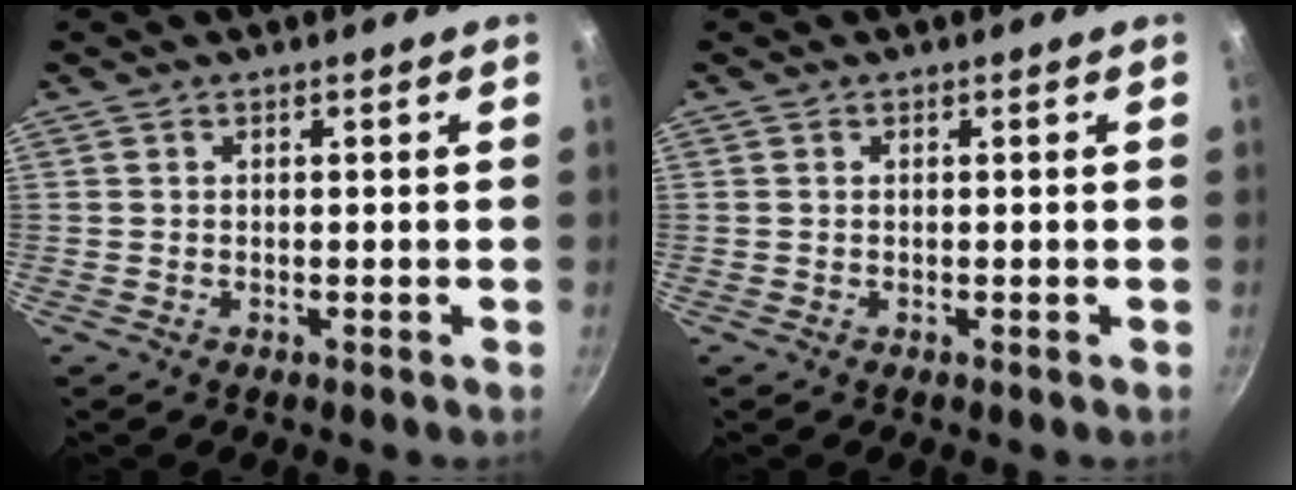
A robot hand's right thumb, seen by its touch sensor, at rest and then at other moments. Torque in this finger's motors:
{"motor_torque": [0.19, 0.05, 0.30, -0.16, 0.00]}